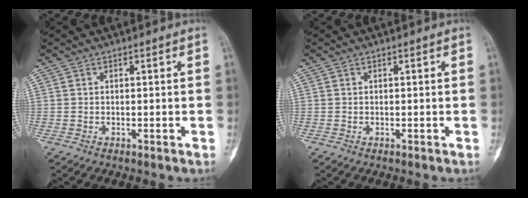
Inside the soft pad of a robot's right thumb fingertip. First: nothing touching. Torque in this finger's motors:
{"motor_torque": [0.00, 0.01, 0.07, 0.03, 0.01]}